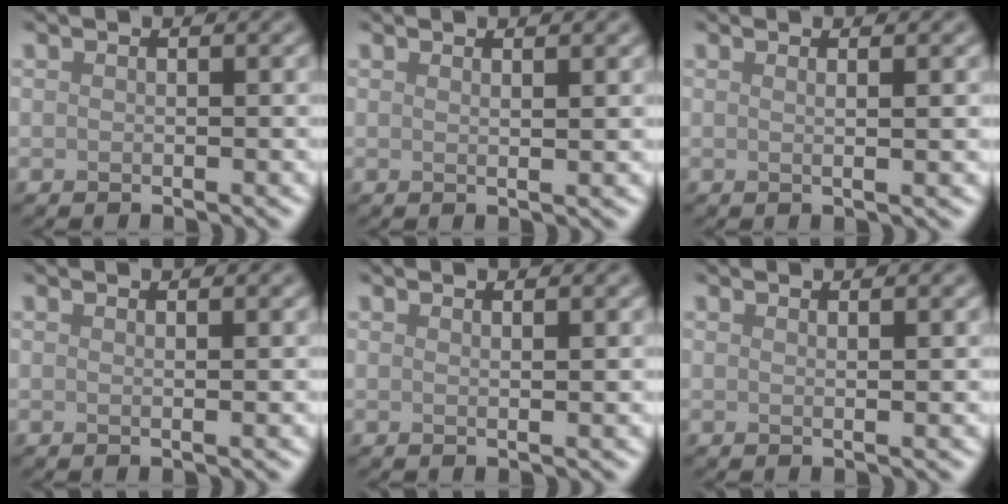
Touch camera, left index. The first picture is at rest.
{"total": 2.1, "force": [1.1, 0.7, 1.6], "torque": [-0.018, 0.004, 0.002]}
{"total": 2.9, "force": [0.9, 1.1, 2.6], "torque": [-0.024, 0.008, -0.014]}
{"total": 1.9, "force": [0.8, 0.7, 1.5], "torque": [-0.018, 0.005, -0.004]}
{"total": 1.9, "force": [1.1, 0.6, 1.4], "torque": [-0.014, 0.004, 0.002]}
{"total": 2.3, "force": [1.1, 0.8, 1.8], "torque": [-0.018, 0.005, -0.004]}